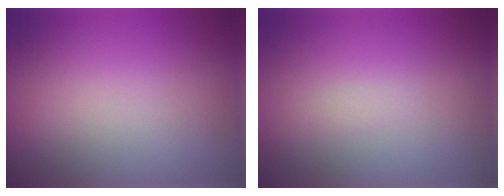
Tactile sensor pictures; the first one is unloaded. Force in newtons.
{"total": 0.5, "press": 0.5, "slide": 0.0}